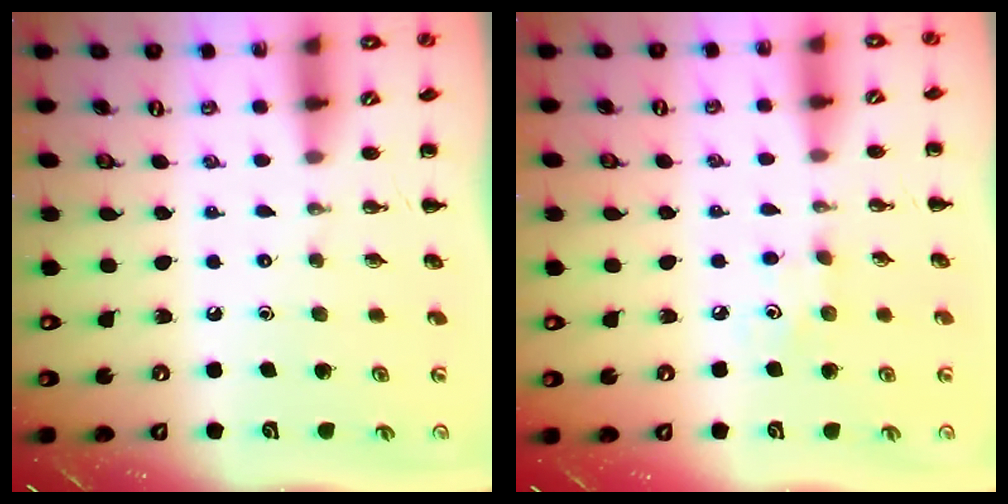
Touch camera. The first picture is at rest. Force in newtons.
{"total": 3.4, "press": 3.3, "slide": 1.0}